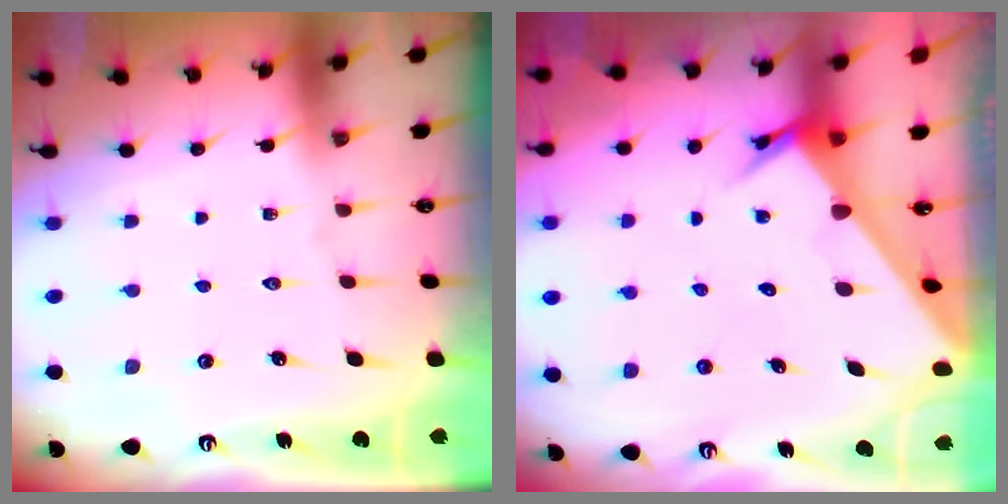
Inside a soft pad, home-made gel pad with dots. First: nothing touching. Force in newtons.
{"total": 3.6, "press": 3.6, "slide": 0.3}